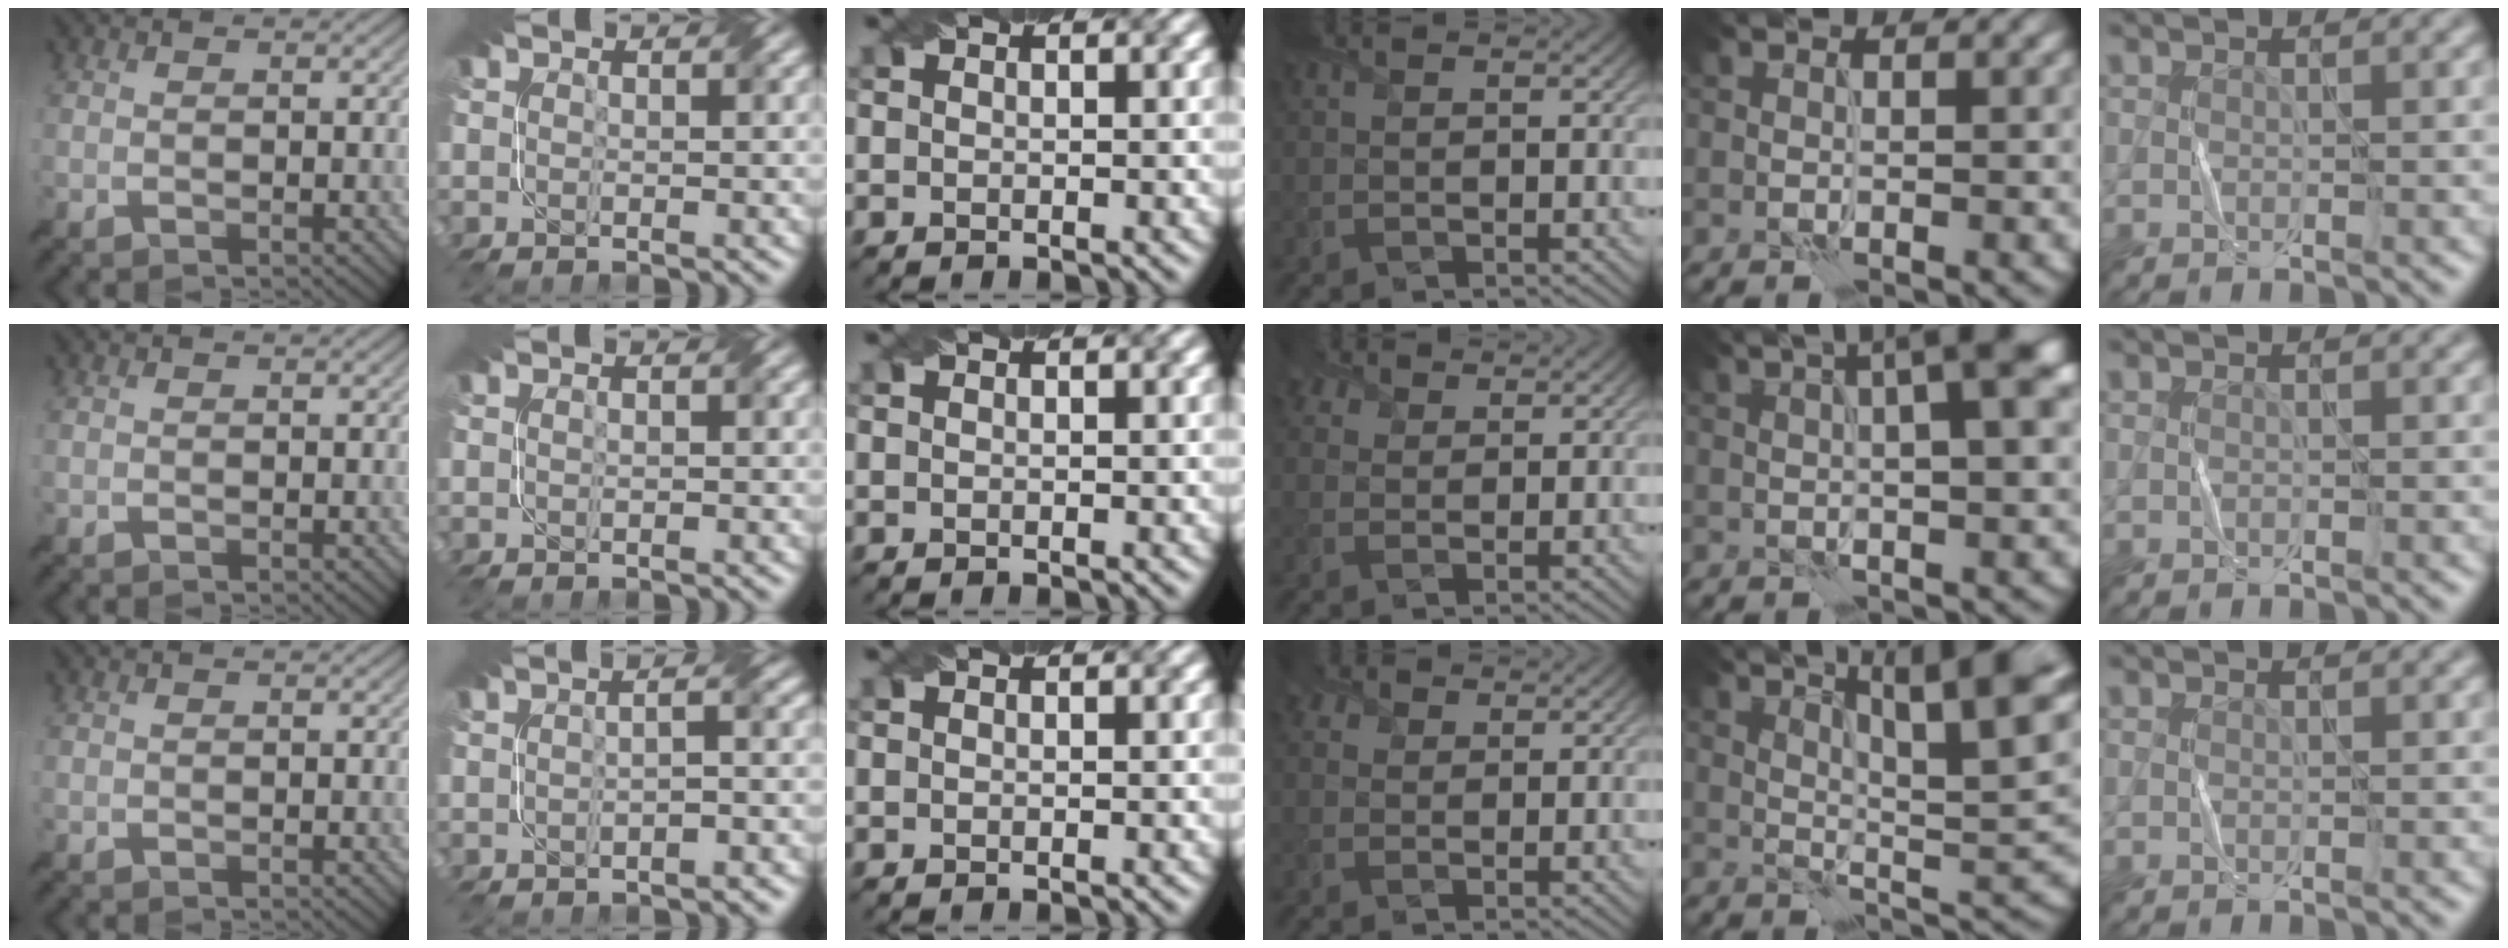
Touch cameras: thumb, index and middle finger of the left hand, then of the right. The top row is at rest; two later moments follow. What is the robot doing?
{"motion": "fold", "object": "bubble wrap"}